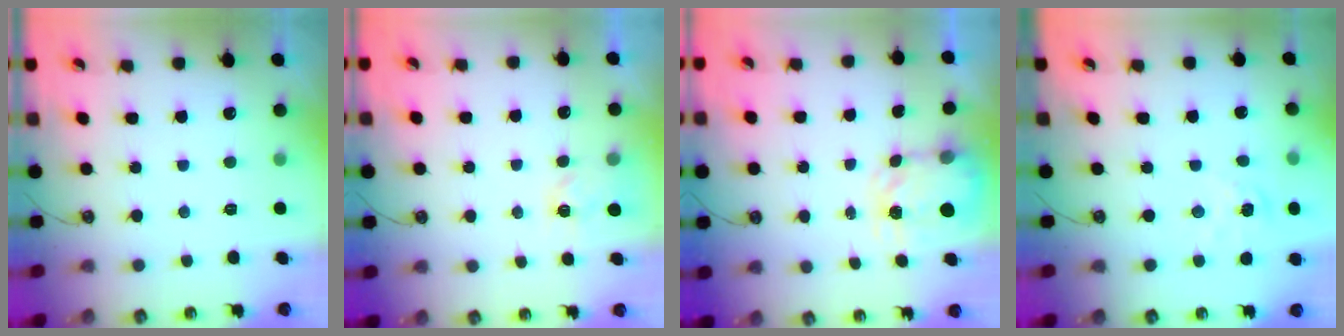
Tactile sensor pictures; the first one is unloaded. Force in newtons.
{"total": 3.5, "press": 3.5, "slide": 0.3}
{"total": 3.7, "press": 3.7, "slide": 0.6}
{"total": 2.9, "press": 2.9, "slide": 0.3}